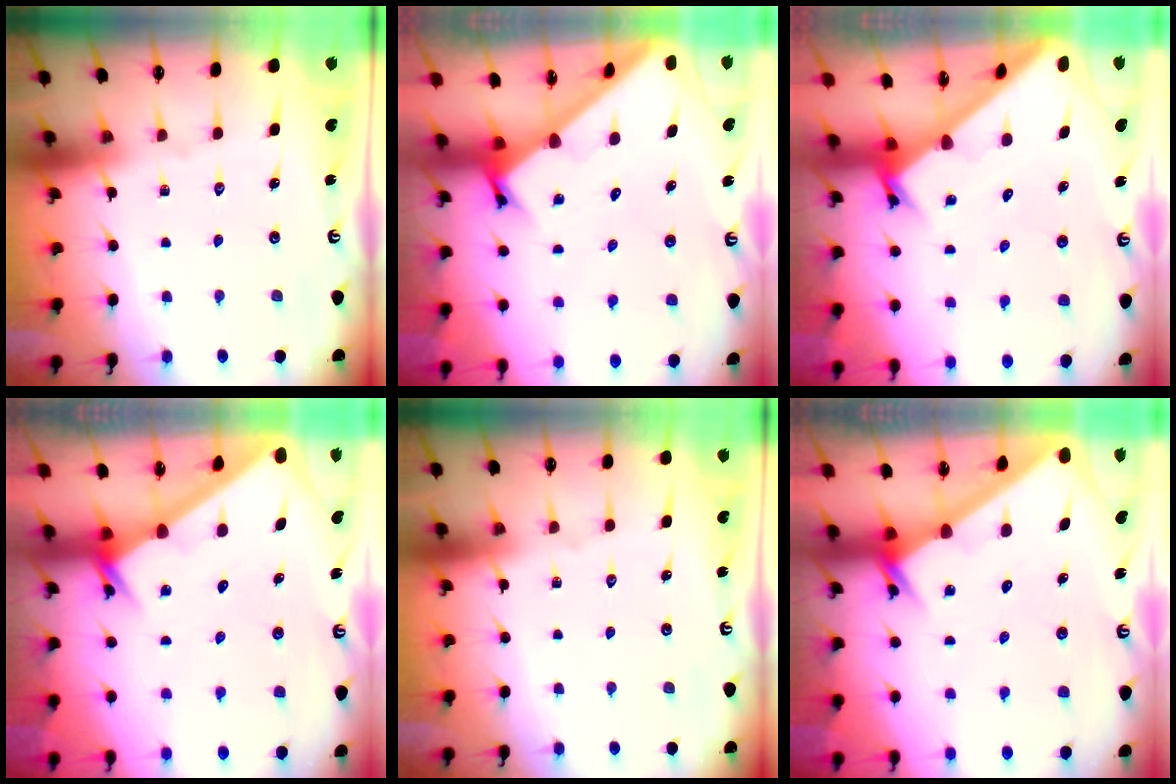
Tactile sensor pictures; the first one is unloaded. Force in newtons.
{"total": 2.8, "press": 2.8, "slide": 0.2}
{"total": 2.7, "press": 2.7, "slide": 0.3}
{"total": 2.3, "press": 2.3, "slide": 0.2}
{"total": 0.0}
{"total": 2.3, "press": 2.3, "slide": 0.2}